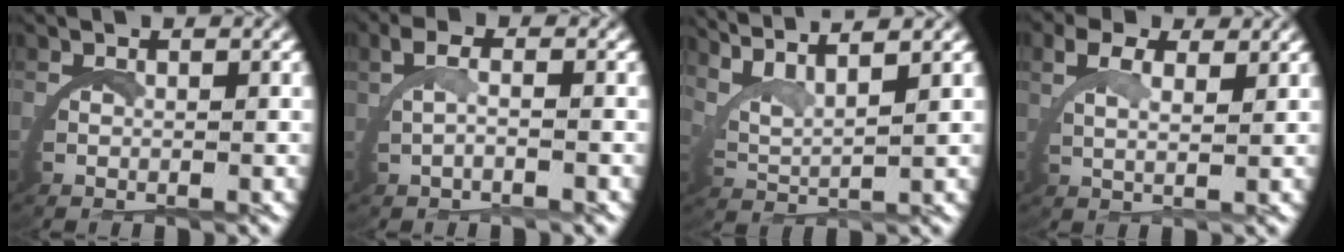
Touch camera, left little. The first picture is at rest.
{"total": 1.7, "force": [0.1, -0.3, 1.7], "torque": [-0.046, 0.003, 0.005]}
{"total": 6.3, "force": [4.8, 2.2, 3.4], "torque": [-0.089, 0.006, 0.077]}
{"total": 3.0, "force": [2.3, -0.1, 1.8], "torque": [-0.045, -0.005, 0.044]}